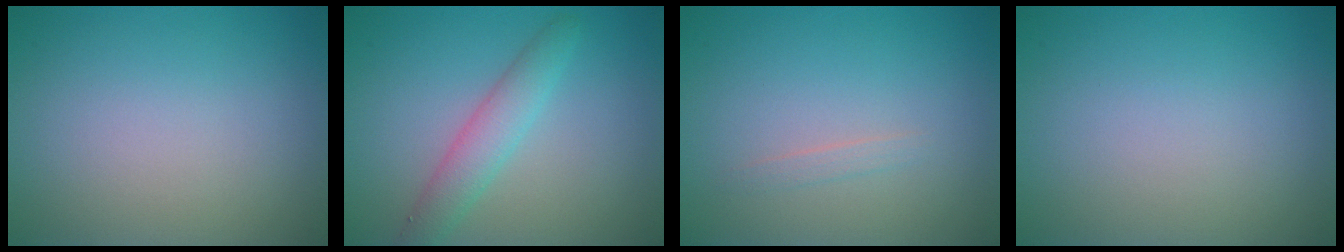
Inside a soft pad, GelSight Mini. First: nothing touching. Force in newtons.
{"total": 3.0, "press": 3.0, "slide": 0.3}
{"total": 0.6, "press": 0.6, "slide": 0.1}
{"total": 0.0}